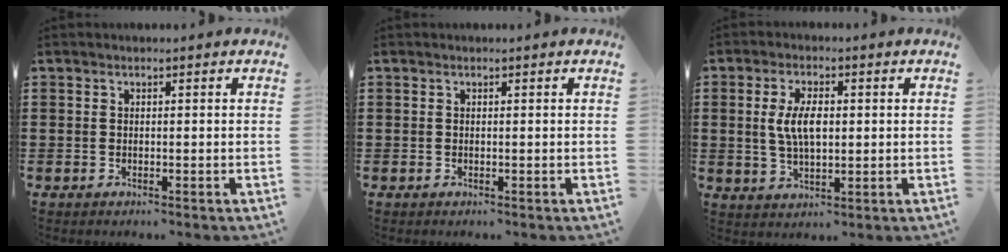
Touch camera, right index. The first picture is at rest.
{"total": 0.0}
{"total": 5.9, "force": [0.6, 2.6, 5.3], "torque": [-0.112, 0.006, 0.006]}